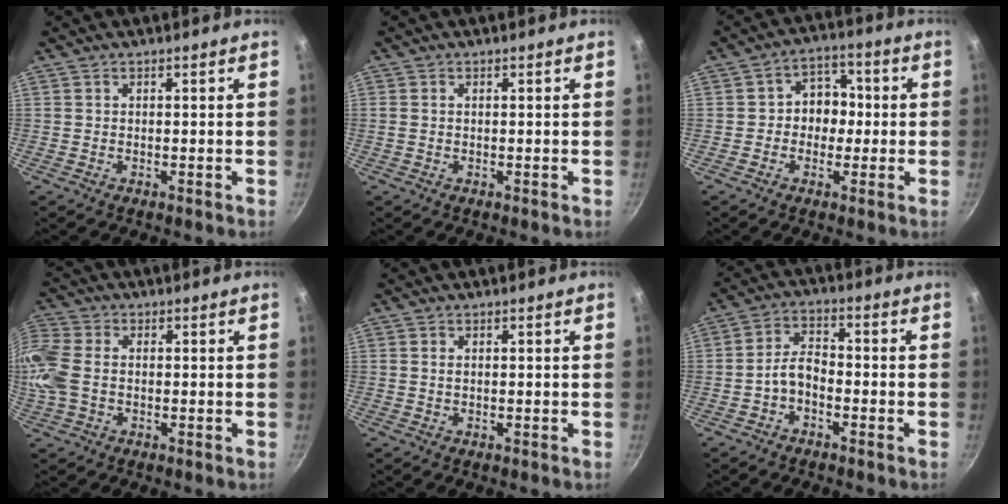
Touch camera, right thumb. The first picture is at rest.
{"total": 0.8, "force": [0.1, 0.5, 0.6], "torque": [-0.012, 0.002, 0.001]}
{"total": 7.2, "force": [-0.3, 6.1, 3.9], "torque": [0.000, 0.018, -0.015]}
{"total": 10.7, "force": [-0.4, 7.5, 7.6], "torque": [-0.178, 0.012, -0.021]}
{"total": 0.7, "force": [0.2, 0.4, 0.6], "torque": [-0.010, 0.001, 0.003]}
{"total": 5.2, "force": [-2.2, 3.1, 3.5], "torque": [-0.056, 0.034, -0.048]}